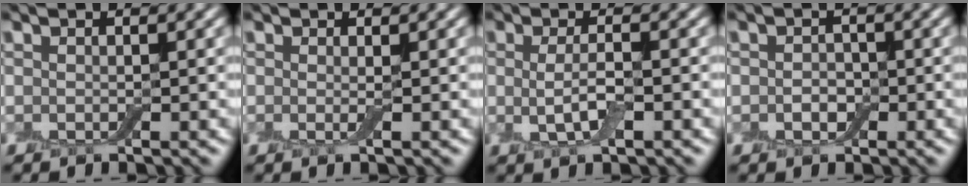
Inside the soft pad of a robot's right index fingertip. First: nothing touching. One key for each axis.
{"total": 0.8, "fx": 0.0, "fy": 0.0, "fz": 0.8, "tx": -0.017, "ty": -0.007, "tz": -0.003}
{"total": 2.7, "fx": -0.2, "fy": 0.7, "fz": 2.6, "tx": -0.054, "ty": -0.009, "tz": -0.005}
{"total": 1.3, "fx": -0.3, "fy": 1.1, "fz": 0.7, "tx": -0.012, "ty": -0.002, "tz": -0.010}